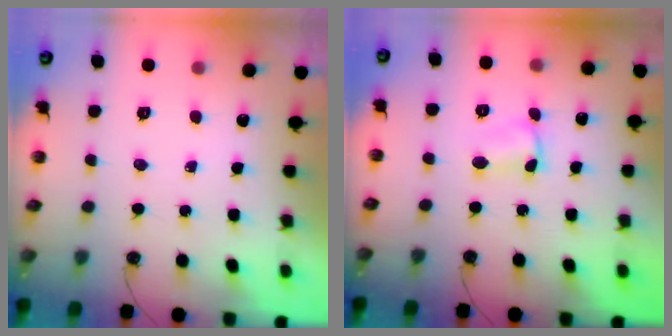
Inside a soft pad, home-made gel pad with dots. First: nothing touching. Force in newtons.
{"total": 1.5, "press": 1.4, "slide": 0.5}